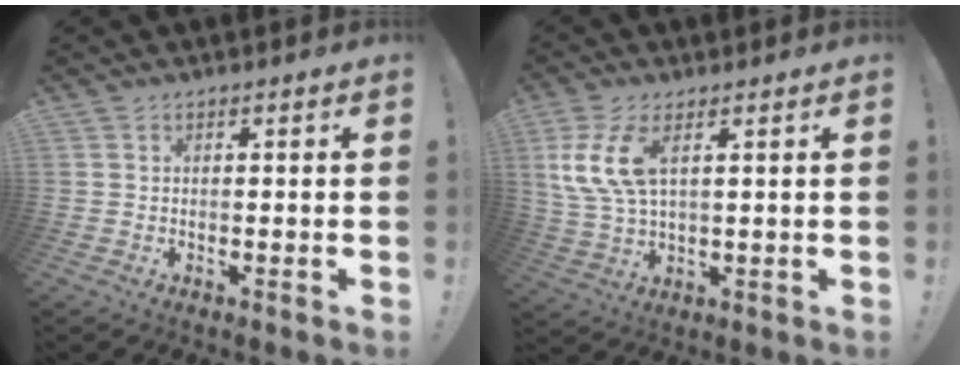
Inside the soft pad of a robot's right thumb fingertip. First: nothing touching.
{"total": 10.7, "force": [3.9, 5.0, 8.6], "torque": [-0.174, -0.012, 0.073]}